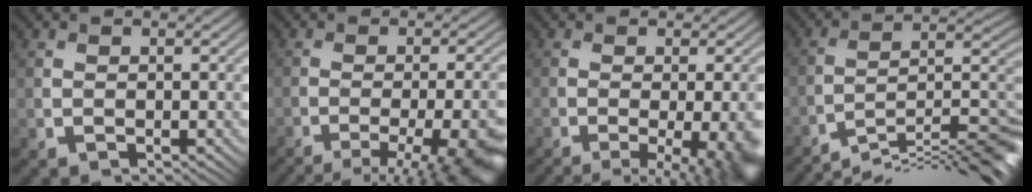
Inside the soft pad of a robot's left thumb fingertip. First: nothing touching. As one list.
[{"total": 12.8, "force": [-8.5, 3.0, 9.1], "torque": [-0.102, -0.004, -0.099]}, {"total": 10.2, "force": [-4.3, 2.7, 8.9], "torque": [-0.090, -0.013, -0.049]}, {"total": 13.0, "force": [-10.0, 2.0, 8.1], "torque": [-0.123, 0.005, -0.165]}]